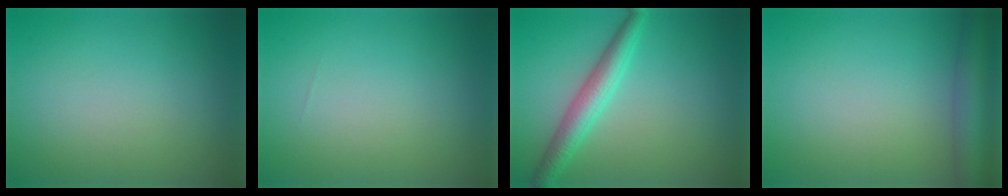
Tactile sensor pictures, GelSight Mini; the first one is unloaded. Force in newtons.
{"total": 0.0}
{"total": 3.6, "press": 3.6, "slide": 0.1}
{"total": 4.6, "press": 4.6, "slide": 0.1}